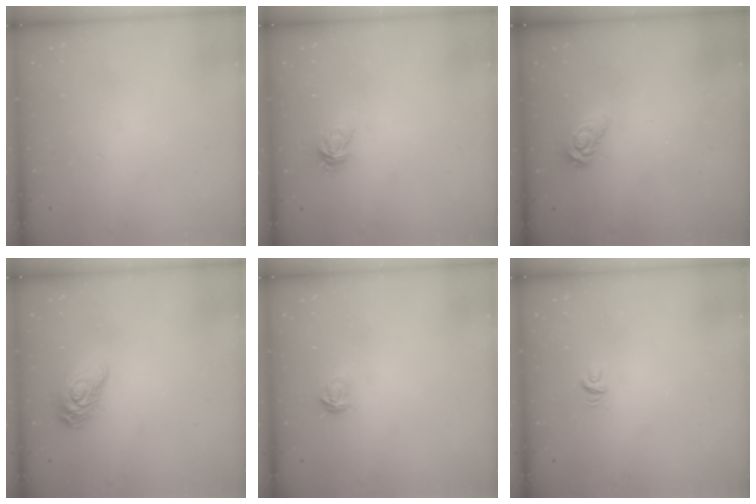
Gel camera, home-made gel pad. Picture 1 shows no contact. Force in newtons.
{"total": 3.1, "press": 3.1, "slide": 0.1}
{"total": 5.5, "press": 5.5, "slide": 0.5}
{"total": 11.1, "press": 11.1, "slide": 0.5}
{"total": 2.1, "press": 2.1, "slide": 0.2}
{"total": 4.5, "press": 4.4, "slide": 0.5}